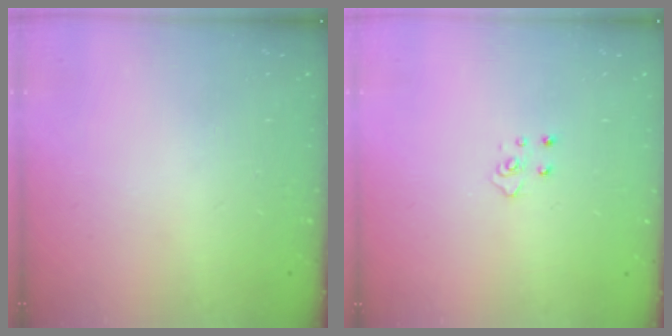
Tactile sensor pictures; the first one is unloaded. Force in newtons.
{"total": 4.0, "press": 4.0, "slide": 0.4}